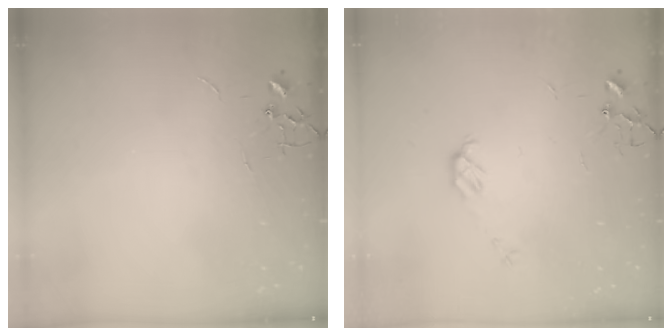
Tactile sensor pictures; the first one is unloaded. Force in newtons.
{"total": 5.1, "press": 5.0, "slide": 0.8}